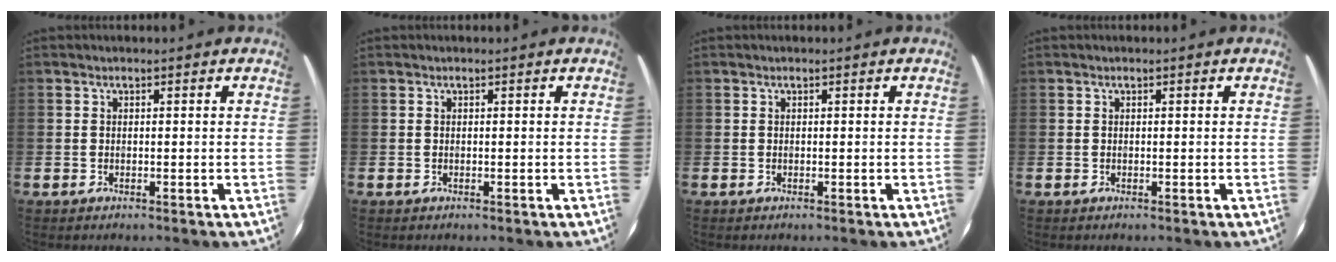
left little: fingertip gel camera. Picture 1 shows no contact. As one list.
[{"total": 0.0}, {"total": 0.0}, {"total": 0.0}]